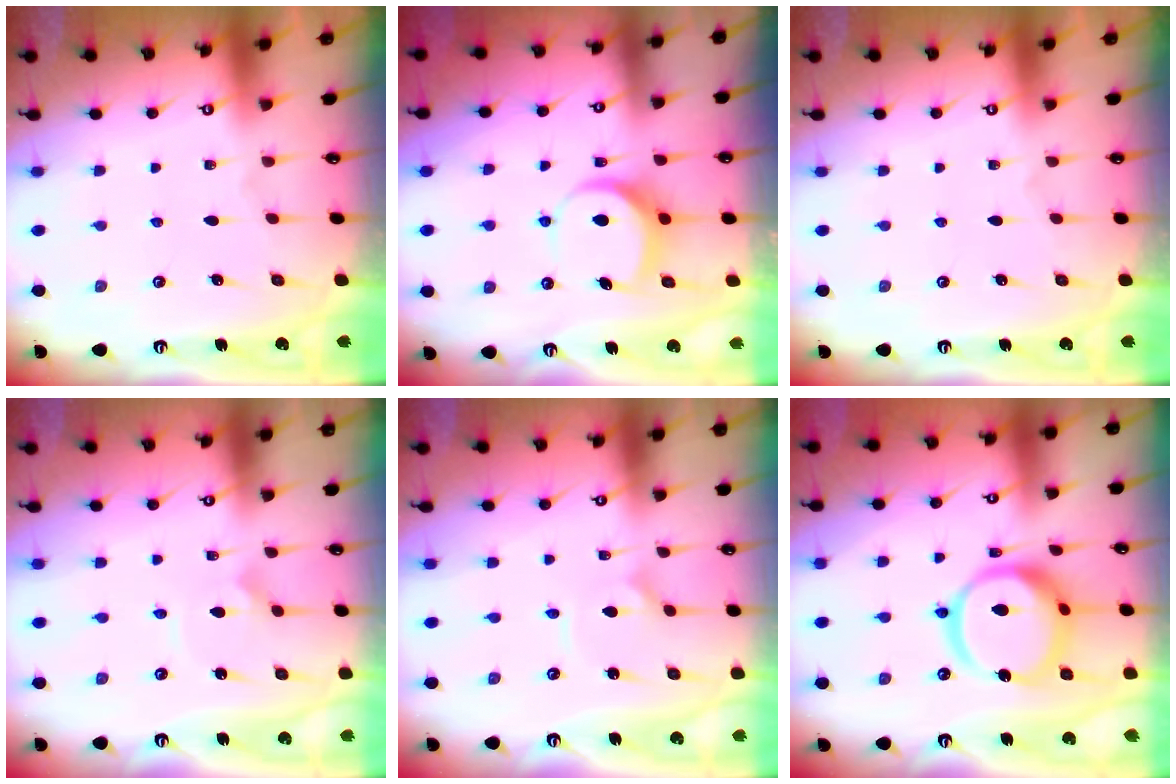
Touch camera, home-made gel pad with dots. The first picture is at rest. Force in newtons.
{"total": 8.2, "press": 8.2, "slide": 0.4}
{"total": 0.0}
{"total": 2.9, "press": 2.9, "slide": 0.0}
{"total": 2.5, "press": 2.5, "slide": 0.3}
{"total": 16.9, "press": 16.8, "slide": 1.8}